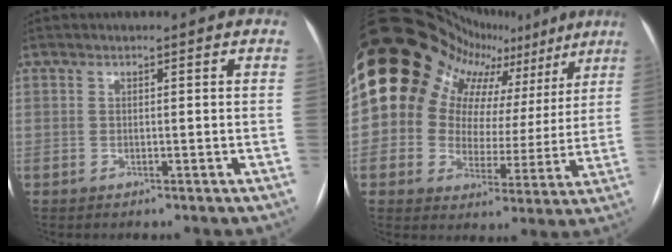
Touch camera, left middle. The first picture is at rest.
{"total": 22.6, "force": [13.1, 15.0, 10.7], "torque": [-0.176, 0.088, 0.178]}